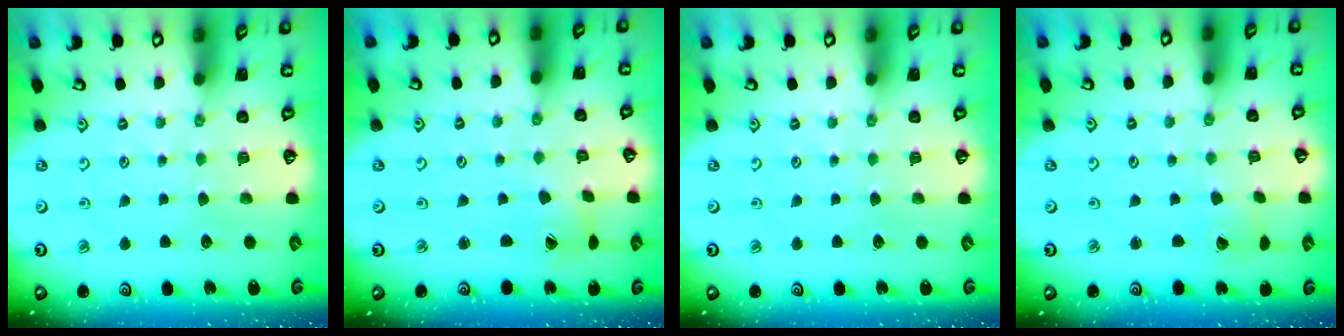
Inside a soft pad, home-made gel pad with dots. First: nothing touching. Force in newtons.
{"total": 2.6, "press": 2.6, "slide": 0.3}
{"total": 0.0}
{"total": 1.9, "press": 1.9, "slide": 0.2}